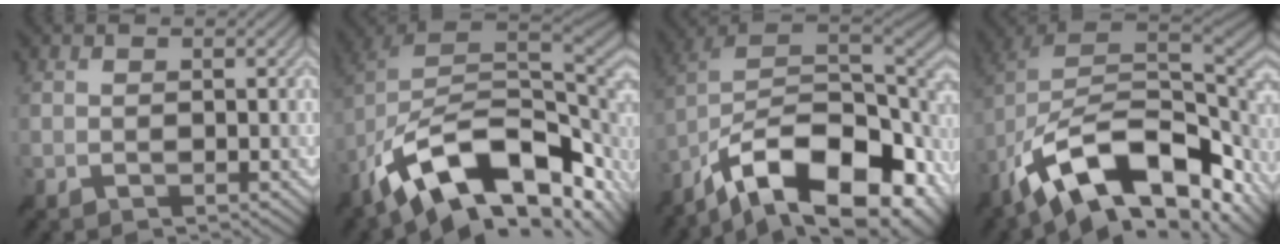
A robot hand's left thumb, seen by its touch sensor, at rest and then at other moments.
{"total": 16.1, "force": [-5.1, 8.5, 12.7], "torque": [-0.239, -0.003, -0.086]}
{"total": 18.3, "force": [-9.4, 8.6, 13.1], "torque": [-0.249, -0.010, -0.149]}
{"total": 16.1, "force": [-6.3, 7.8, 12.5], "torque": [-0.242, 0.003, -0.118]}